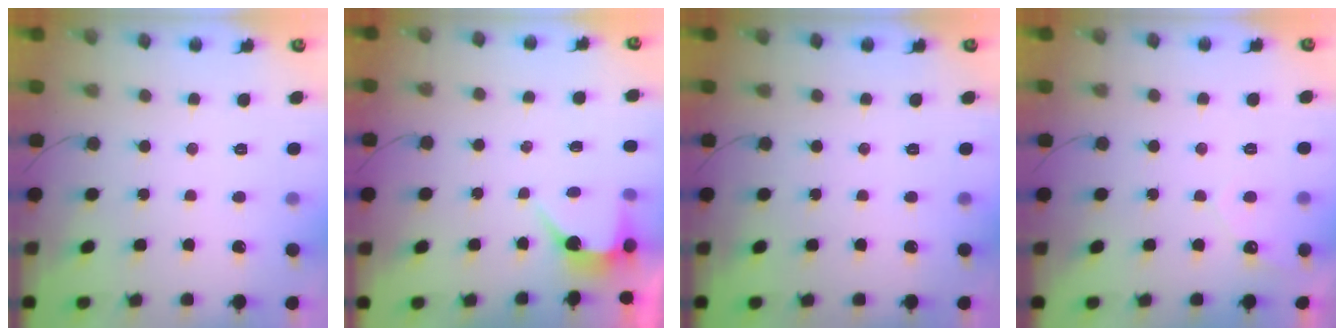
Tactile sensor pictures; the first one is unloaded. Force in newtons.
{"total": 4.2, "press": 4.2, "slide": 0.2}
{"total": 0.0}
{"total": 3.1, "press": 3.1, "slide": 0.1}